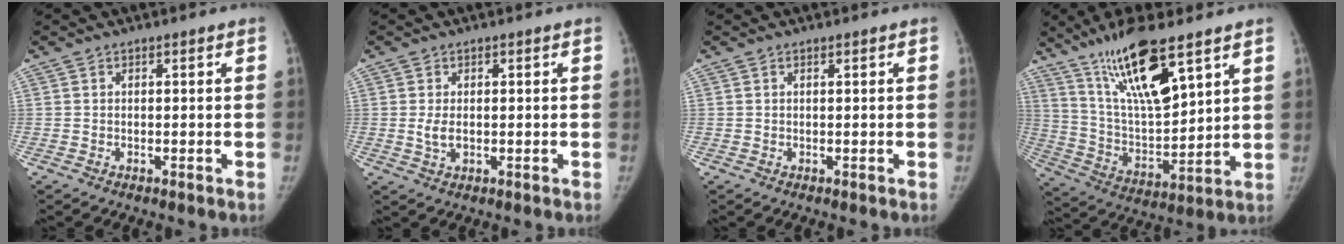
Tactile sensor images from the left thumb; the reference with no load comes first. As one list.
[{"total": 2.7, "force": [0.0, 1.6, 2.2], "torque": [-0.045, -0.006, 0.003]}, {"total": 0.0}, {"total": 17.6, "force": [11.1, 4.5, 12.9], "torque": [-0.219, -0.053, 0.220]}]